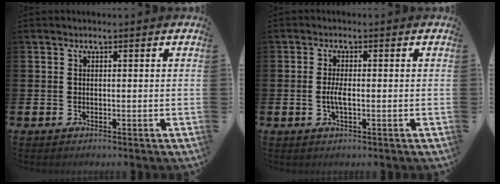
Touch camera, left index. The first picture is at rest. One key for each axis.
{"total": 2.3, "fx": -0.3, "fy": 0.7, "fz": 2.2, "tx": -0.045, "ty": -0.003, "tz": -0.010}